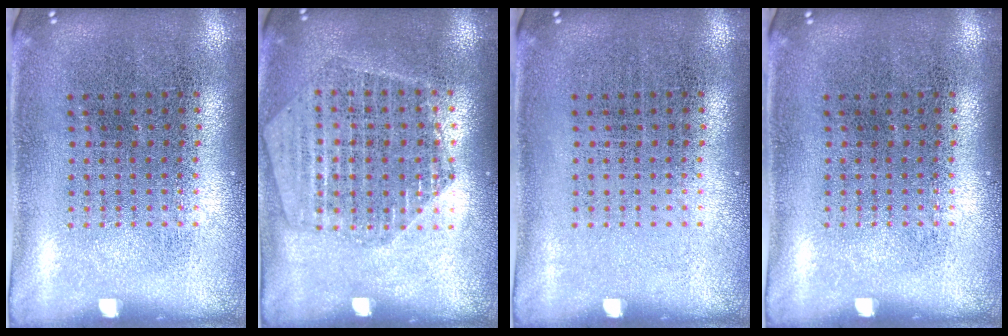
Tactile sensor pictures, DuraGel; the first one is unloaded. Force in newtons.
{"total": 1.7, "press": 1.6, "slide": 0.3}
{"total": 0.0}
{"total": 0.0}